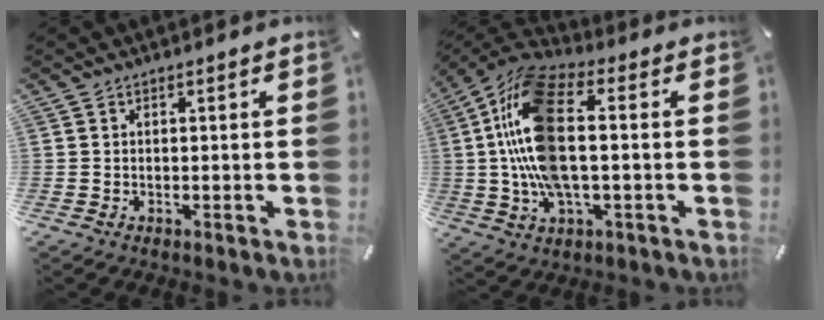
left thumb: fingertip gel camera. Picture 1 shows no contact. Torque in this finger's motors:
{"motor_torque": [1.31, 1.26, 2.77, 0.00, 0.82]}